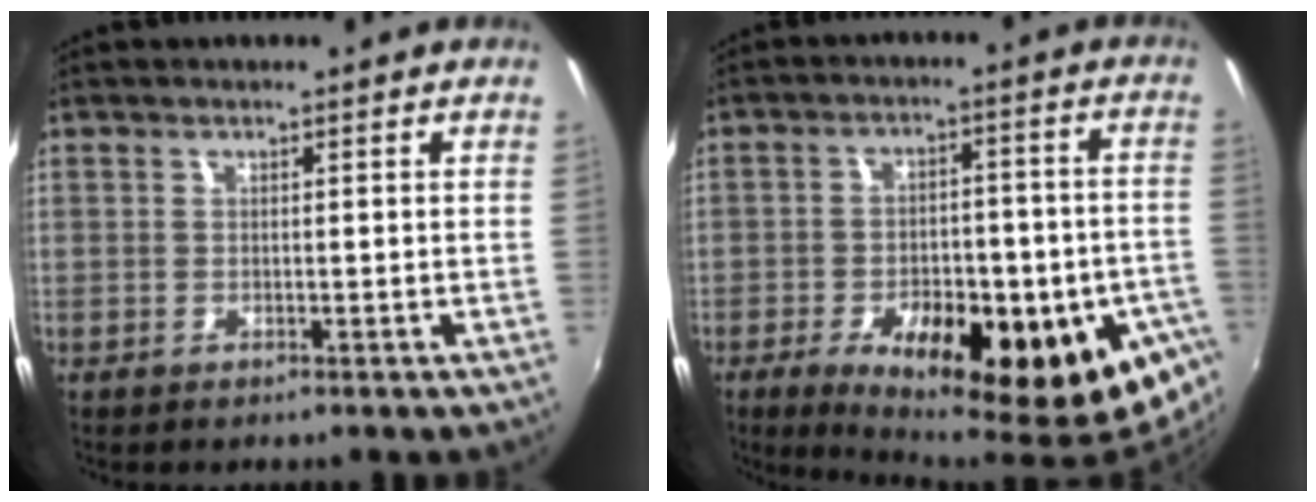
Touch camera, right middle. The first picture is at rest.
{"total": 25.0, "force": [-11.7, 10.1, 19.6], "torque": [-0.301, -0.042, -0.145]}